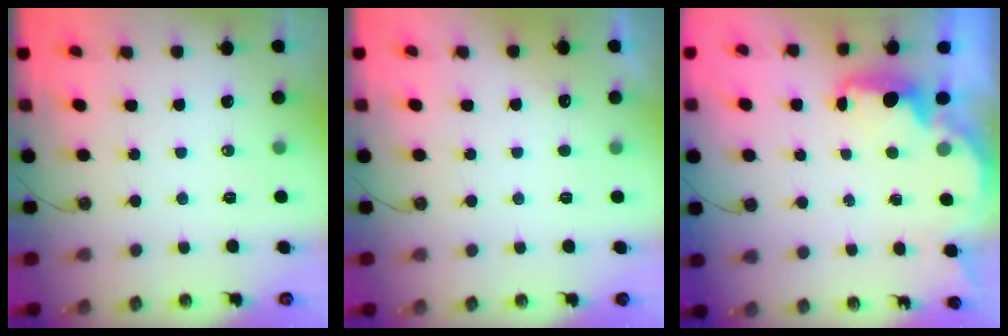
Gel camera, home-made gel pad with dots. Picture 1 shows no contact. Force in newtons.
{"total": 2.6, "press": 2.4, "slide": 0.9}
{"total": 2.5, "press": 2.4, "slide": 0.8}